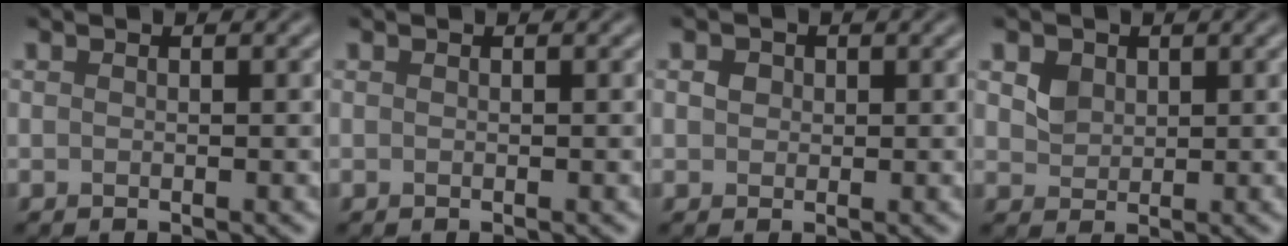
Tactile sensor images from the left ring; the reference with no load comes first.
{"total": 0.0}
{"total": 1.0, "force": [0.2, 0.9, 0.3], "torque": [-0.003, 0.001, 0.003]}
{"total": 2.0, "force": [1.0, 1.6, 0.8], "torque": [-0.020, -0.005, 0.025]}